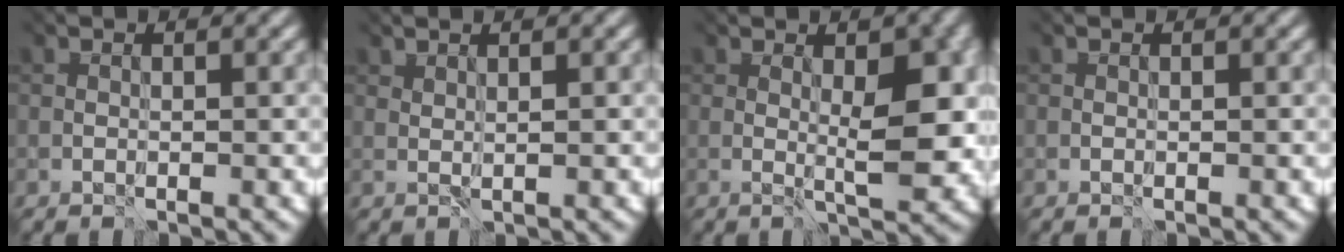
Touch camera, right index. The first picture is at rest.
{"total": 2.9, "force": [2.4, 1.0, 1.3], "torque": [-0.025, 0.016, 0.041]}
{"total": 4.6, "force": [-0.7, 1.1, 4.4], "torque": [-0.054, 0.000, 0.002]}
{"total": 0.0}